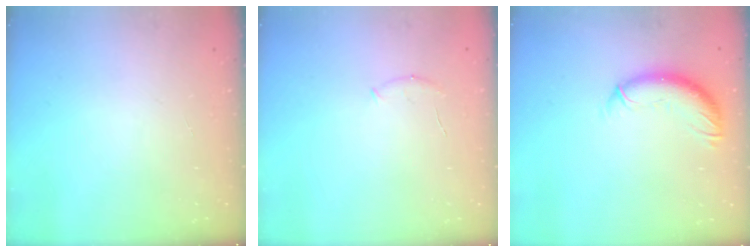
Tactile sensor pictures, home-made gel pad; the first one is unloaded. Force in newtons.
{"total": 5.5, "press": 5.4, "slide": 1.3}
{"total": 10.3, "press": 10.2, "slide": 1.4}